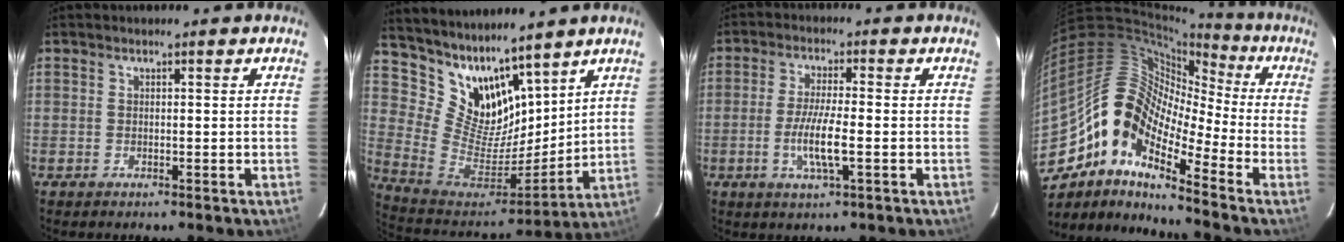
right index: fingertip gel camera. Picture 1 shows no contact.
{"total": 14.9, "force": [11.9, 7.4, 5.1], "torque": [-0.115, -0.014, 0.243]}
{"total": 7.1, "force": [-1.9, 0.9, 6.8], "torque": [-0.133, -0.008, -0.039]}
{"total": 15.8, "force": [-8.3, 6.4, 11.8], "torque": [-0.196, 0.004, -0.178]}